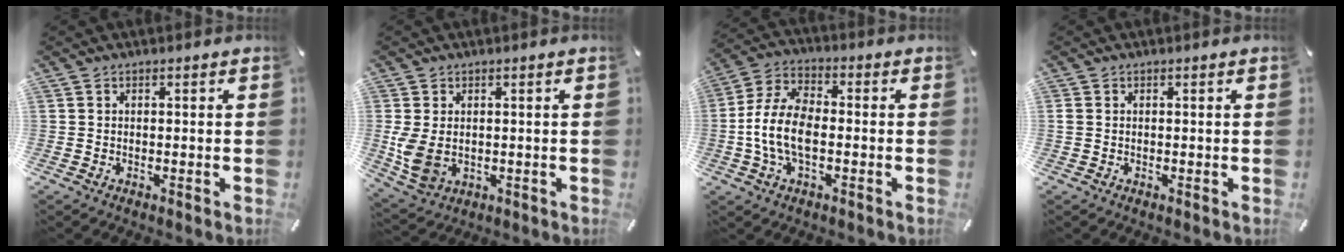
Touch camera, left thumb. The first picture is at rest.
{"total": 6.8, "force": [-0.2, 5.0, 4.6], "torque": [-0.107, -0.004, -0.003]}
{"total": 10.6, "force": [-2.3, 6.0, 8.5], "torque": [-0.185, 0.002, -0.041]}
{"total": 0.8, "force": [0.0, 0.7, 0.5], "torque": [-0.009, 0.004, -0.002]}